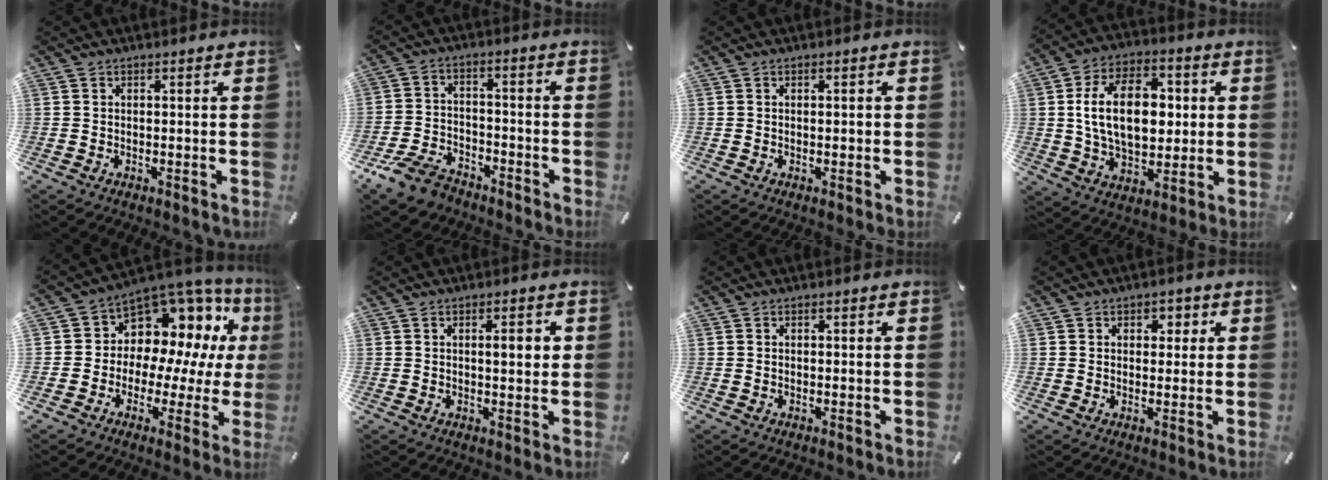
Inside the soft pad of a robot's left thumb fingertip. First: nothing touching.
{"total": 9.0, "force": [-6.9, 4.6, 3.5], "torque": [-0.070, 0.037, -0.130]}
{"total": 0.7, "force": [0.0, 0.3, 0.7], "torque": [-0.013, 0.002, 0.000]}
{"total": 17.7, "force": [1.6, 11.3, 13.5], "torque": [-0.249, 0.011, 0.026]}
{"total": 10.4, "force": [5.7, 8.0, 3.5], "torque": [-0.067, -0.069, 0.107]}
{"total": 3.7, "force": [0.8, 1.3, 3.4], "torque": [-0.044, -0.004, 0.006]}
{"total": 0.0}
{"total": 2.5, "force": [0.6, 2.2, 1.2], "torque": [-0.002, -0.002, 0.000]}